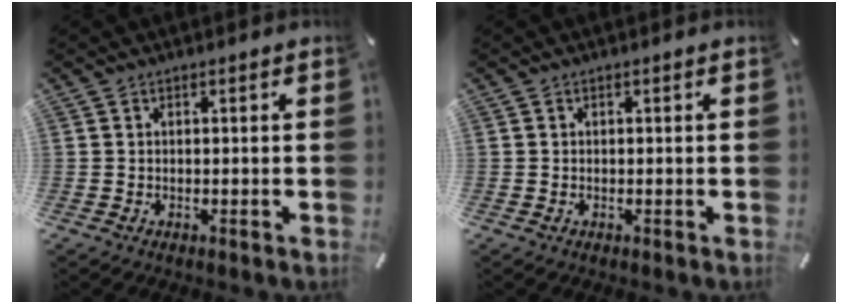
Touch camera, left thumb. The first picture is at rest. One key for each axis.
{"total": 0.0}